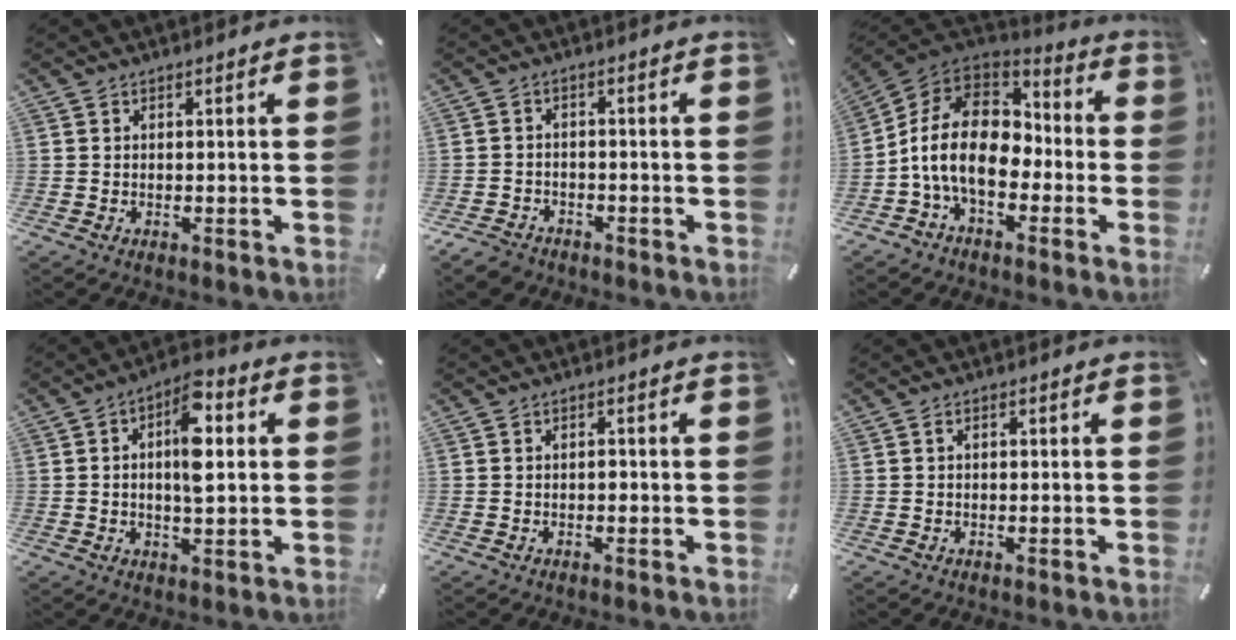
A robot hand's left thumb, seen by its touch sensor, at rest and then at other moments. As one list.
[{"total": 3.7, "force": [-2.9, 2.1, 0.8], "torque": [-0.025, 0.015, -0.061]}, {"total": 15.7, "force": [-3.3, 10.8, 10.9], "torque": [-0.233, 0.025, -0.060]}, {"total": 10.4, "force": [2.1, 4.8, 9.0], "torque": [-0.136, -0.009, 0.029]}, {"total": 1.2, "force": [-0.3, 0.8, 0.9], "torque": [-0.018, 0.001, -0.006]}, {"total": 1.0, "force": [-0.1, 0.5, 0.8], "torque": [-0.016, 0.002, -0.003]}]